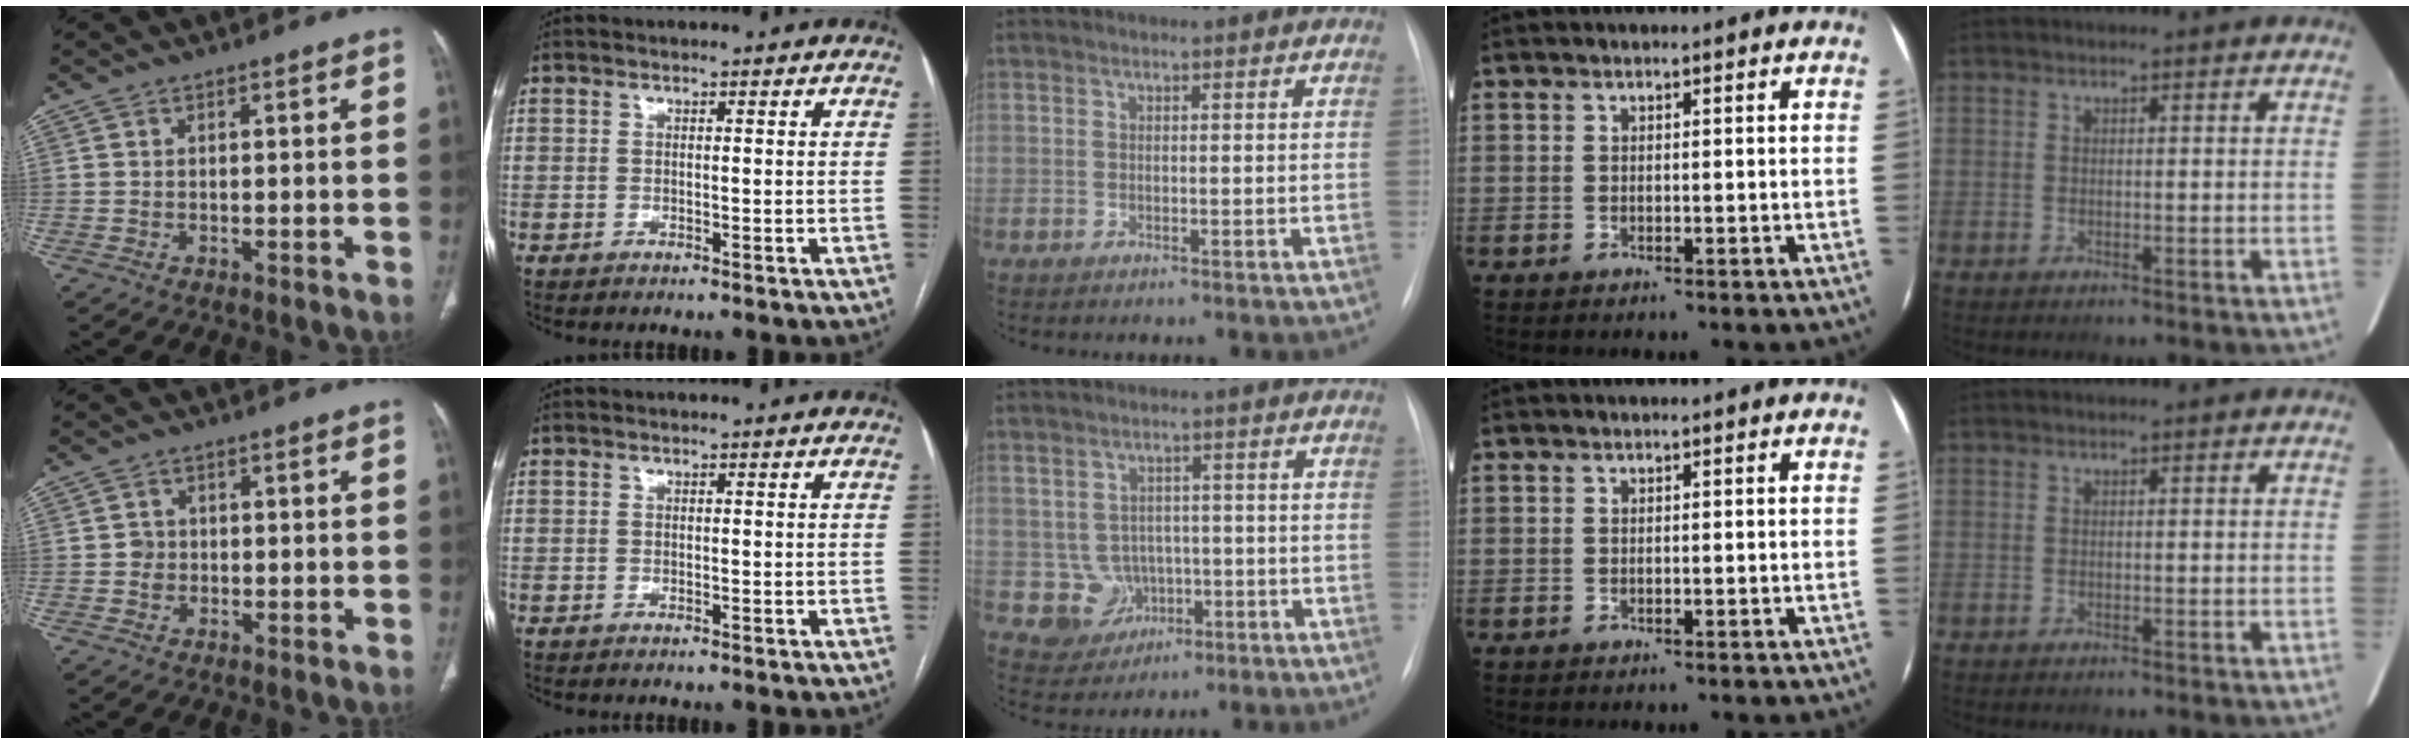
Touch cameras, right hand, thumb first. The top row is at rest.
{"thumb": {"total": 1.8, "force": [-0.3, 1.7, 0.6], "torque": [0.001, 0.007, -0.005]}, "middle": {"total": 5.2, "force": [-1.1, 5.0, 0.8], "torque": [-0.011, 0.011, -0.007]}}